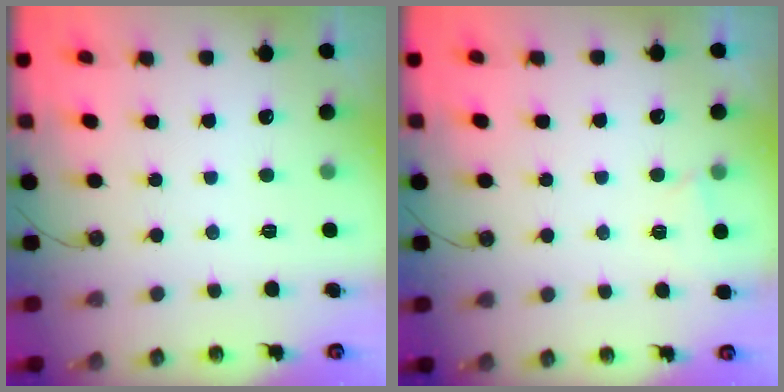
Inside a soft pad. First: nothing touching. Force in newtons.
{"total": 1.7, "press": 1.6, "slide": 0.4}